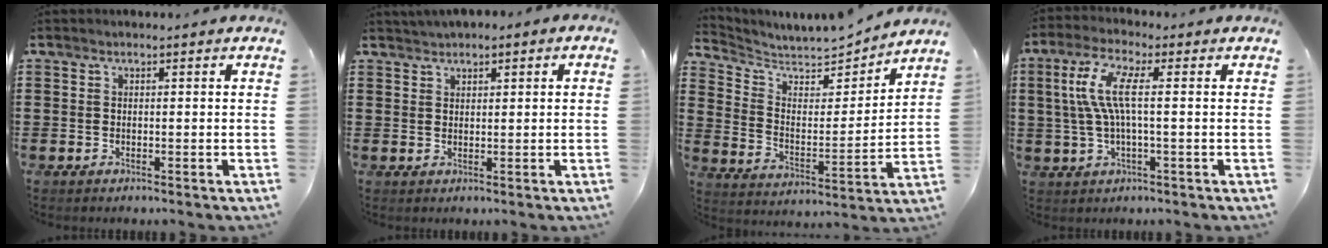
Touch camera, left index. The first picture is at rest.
{"total": 1.5, "force": [1.3, 0.6, 0.3], "torque": [-0.010, 0.005, 0.025]}
{"total": 5.6, "force": [5.3, 1.3, 1.0], "torque": [-0.050, -0.042, 0.089]}
{"total": 7.8, "force": [0.9, 1.6, 7.6], "torque": [-0.173, -0.007, 0.006]}